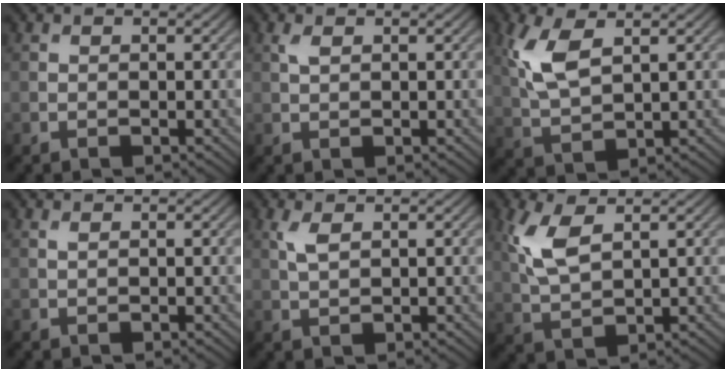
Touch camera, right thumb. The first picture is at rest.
{"total": 1.2, "force": [0.6, 0.5, 0.9], "torque": [-0.027, 0.002, 0.013]}
{"total": 7.0, "force": [2.7, 3.2, 5.6], "torque": [-0.138, 0.005, 0.055]}
{"total": 0.6, "force": [0.4, 0.2, 0.5], "torque": [-0.012, 0.001, 0.008]}
{"total": 2.5, "force": [1.1, 1.1, 2.0], "torque": [-0.053, 0.003, 0.025]}
{"total": 6.7, "force": [2.6, 3.0, 5.3], "torque": [-0.132, 0.004, 0.054]}